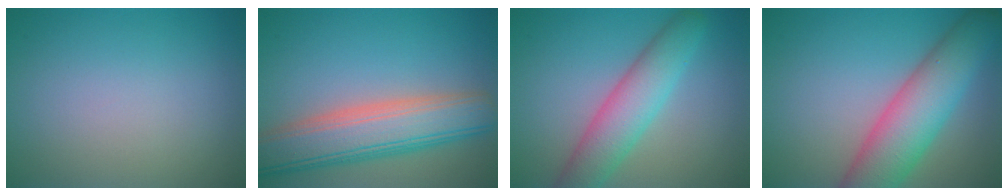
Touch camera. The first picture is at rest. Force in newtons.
{"total": 8.4, "press": 8.4, "slide": 0.6}
{"total": 5.6, "press": 5.6, "slide": 0.2}
{"total": 8.3, "press": 8.3, "slide": 0.5}